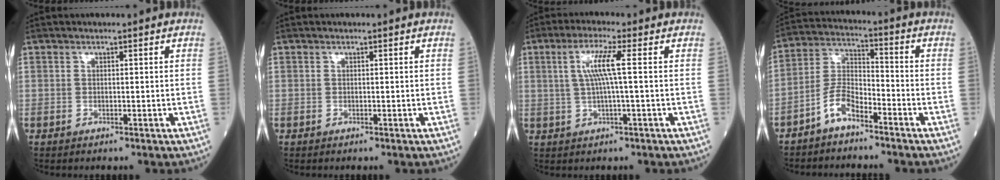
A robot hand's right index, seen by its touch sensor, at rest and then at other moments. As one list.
[{"total": 0.0}, {"total": 5.5, "force": [0.9, -0.5, 5.4], "torque": [-0.110, 0.009, 0.021]}, {"total": 6.4, "force": [-4.4, 2.5, 3.9], "torque": [-0.086, 0.009, -0.092]}]